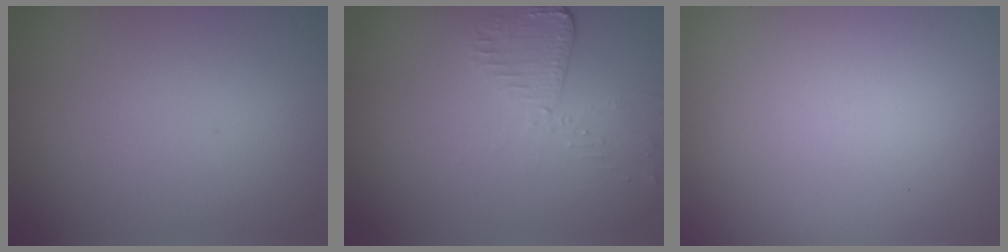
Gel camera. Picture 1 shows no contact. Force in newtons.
{"total": 2.5, "press": 2.3, "slide": 1.2}
{"total": 0.0}